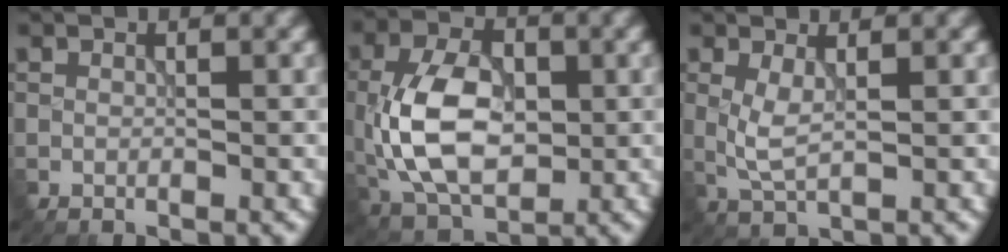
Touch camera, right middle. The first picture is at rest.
{"total": 9.0, "force": [-0.7, 5.5, 7.1], "torque": [-0.147, 0.006, -0.018]}
{"total": 2.4, "force": [0.4, 0.7, 2.2], "torque": [-0.056, -0.002, 0.011]}